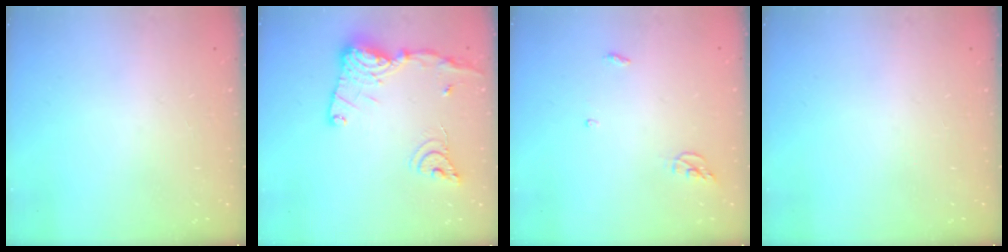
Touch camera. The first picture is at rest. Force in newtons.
{"total": 17.9, "press": 17.8, "slide": 1.6}
{"total": 3.8, "press": 3.7, "slide": 0.2}
{"total": 0.0}